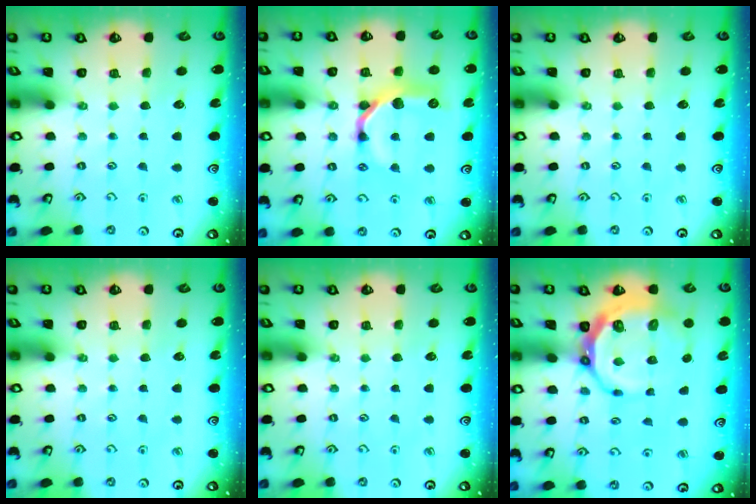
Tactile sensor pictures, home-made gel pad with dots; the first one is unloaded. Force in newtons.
{"total": 11.9, "press": 11.9, "slide": 0.6}
{"total": 0.0}
{"total": 0.0}
{"total": 0.0}
{"total": 10.7, "press": 10.0, "slide": 3.8}